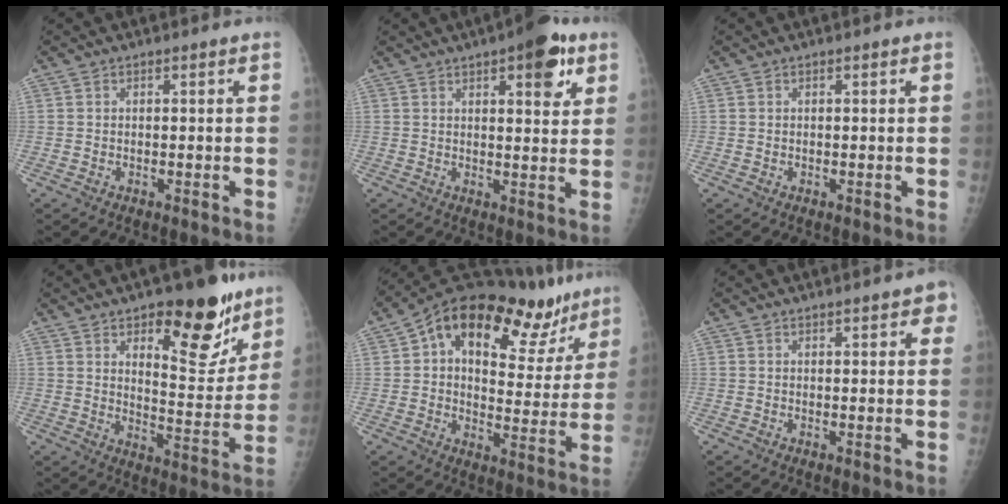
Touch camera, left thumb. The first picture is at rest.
{"total": 9.5, "force": [4.8, 3.3, 7.5], "torque": [-0.077, -0.015, 0.058]}
{"total": 0.0}
{"total": 18.2, "force": [10.8, 7.4, 12.6], "torque": [-0.113, -0.074, 0.159]}
{"total": 23.1, "force": [13.6, 11.5, 14.7], "torque": [-0.172, -0.008, 0.200]}
{"total": 3.7, "force": [2.1, 1.3, 2.8], "torque": [-0.019, -0.003, 0.022]}